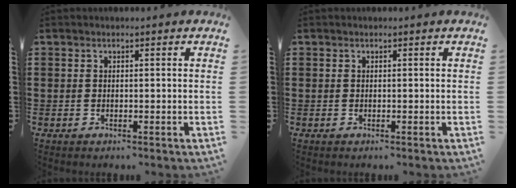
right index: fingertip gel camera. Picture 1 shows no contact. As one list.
[{"total": 0.0}]